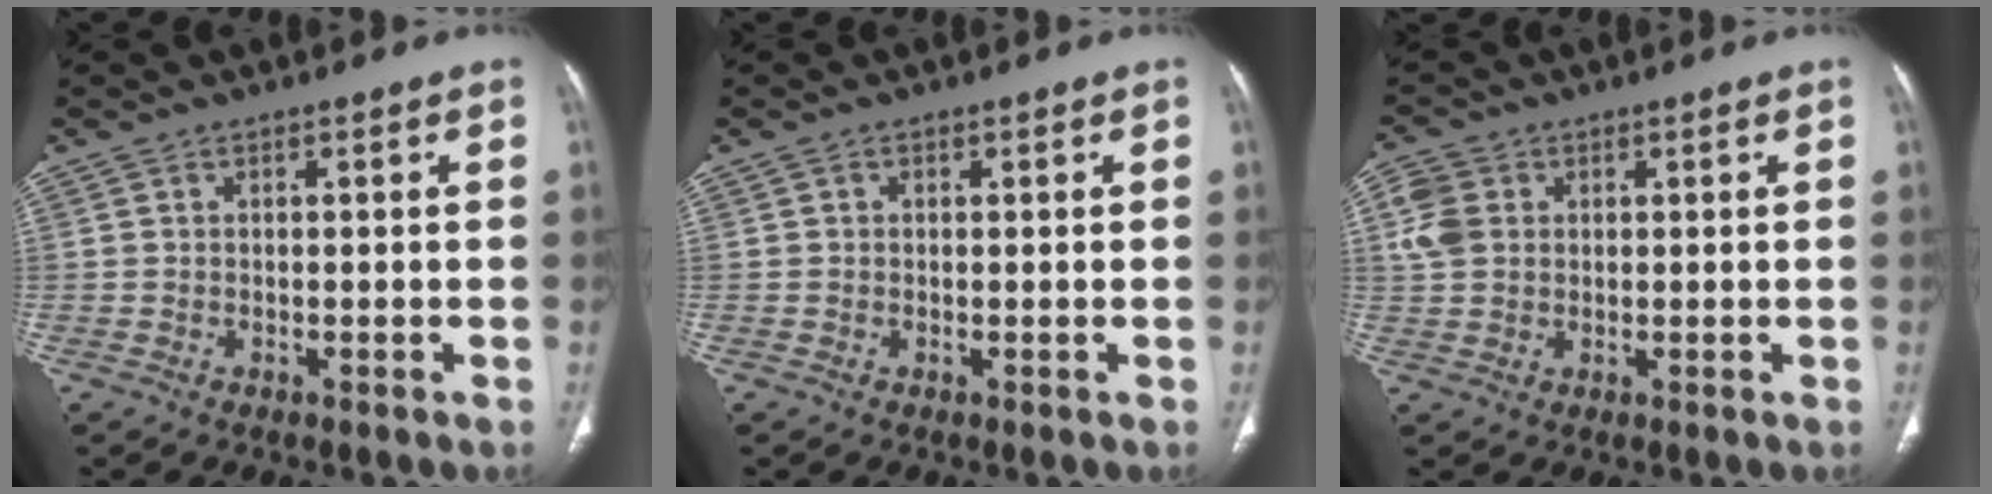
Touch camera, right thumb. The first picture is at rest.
{"total": 0.6, "force": [0.2, 0.5, 0.2], "torque": [0.002, 0.001, 0.003]}
{"total": 5.5, "force": [1.3, 4.5, 3.0], "torque": [-0.064, 0.004, 0.024]}